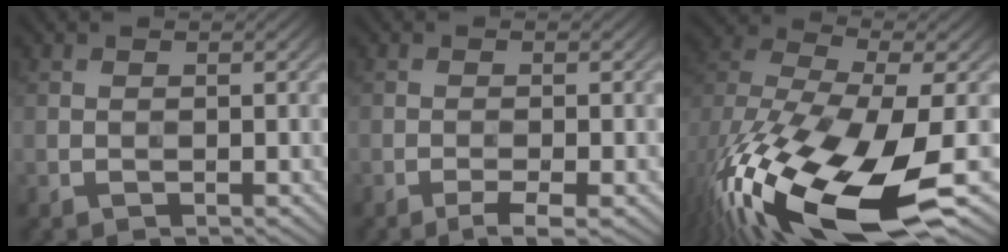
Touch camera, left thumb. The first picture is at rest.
{"total": 2.2, "force": [-1.4, 0.2, 1.7], "torque": [-0.030, 0.003, -0.028]}
{"total": 19.0, "force": [-7.9, 8.7, 14.9], "torque": [-0.337, -0.073, -0.122]}